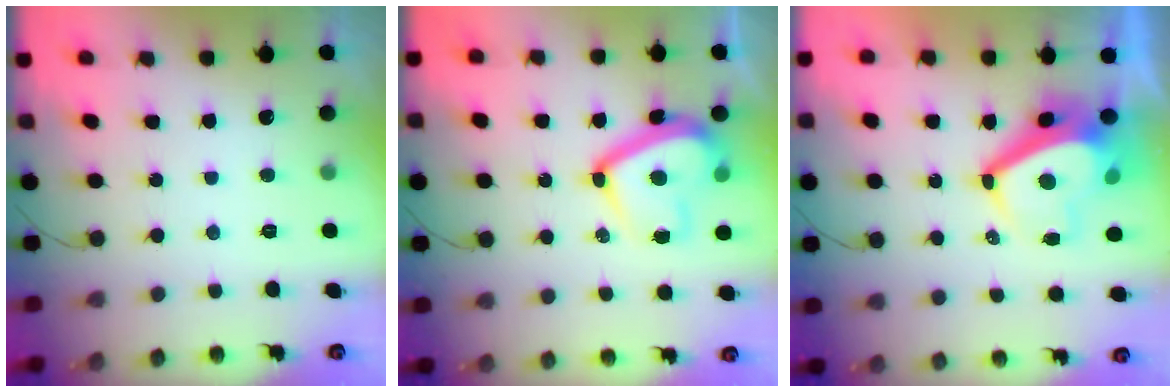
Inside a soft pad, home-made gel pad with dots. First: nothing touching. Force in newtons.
{"total": 15.0, "press": 14.9, "slide": 1.6}
{"total": 8.9, "press": 8.8, "slide": 1.1}